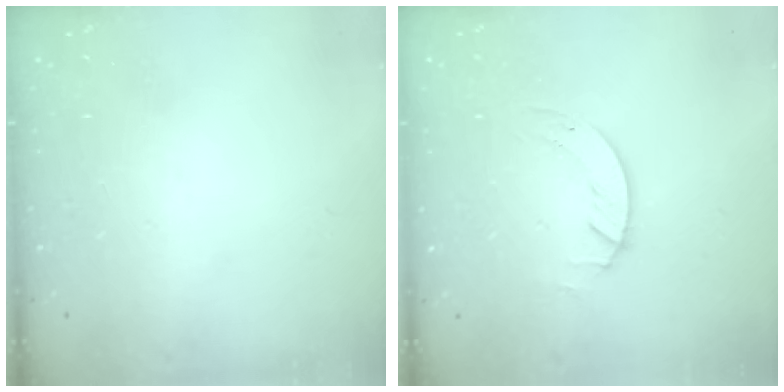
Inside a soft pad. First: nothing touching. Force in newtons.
{"total": 2.0, "press": 2.0, "slide": 0.2}